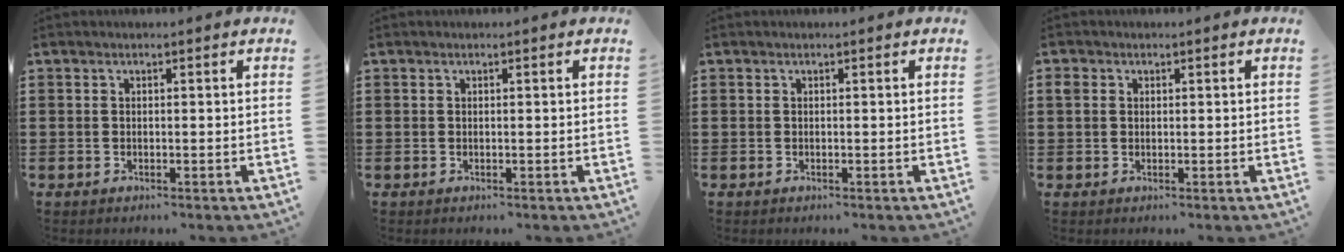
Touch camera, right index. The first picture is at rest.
{"total": 0.0}
{"total": 0.0}
{"total": 1.3, "force": [0.4, 1.2, 0.5], "torque": [-0.013, 0.008, 0.007]}